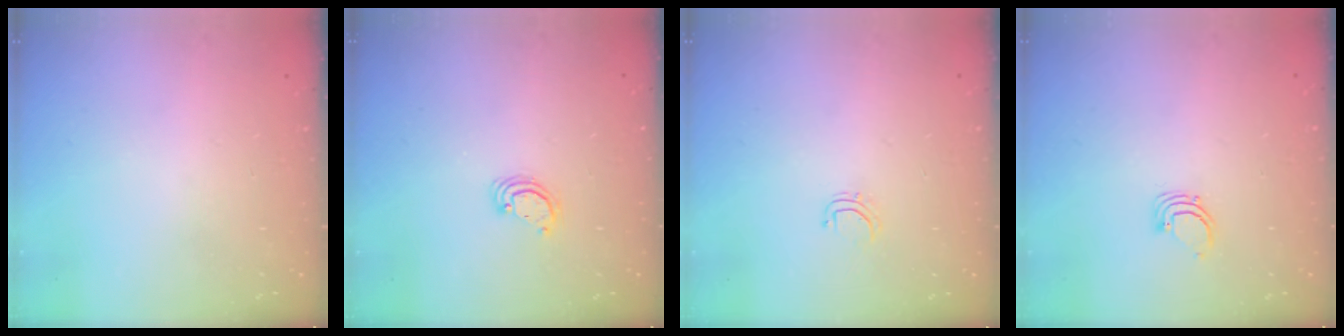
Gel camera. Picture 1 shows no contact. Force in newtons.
{"total": 2.5, "press": 2.5, "slide": 0.2}
{"total": 3.8, "press": 3.8, "slide": 0.2}
{"total": 2.5, "press": 2.5, "slide": 0.1}